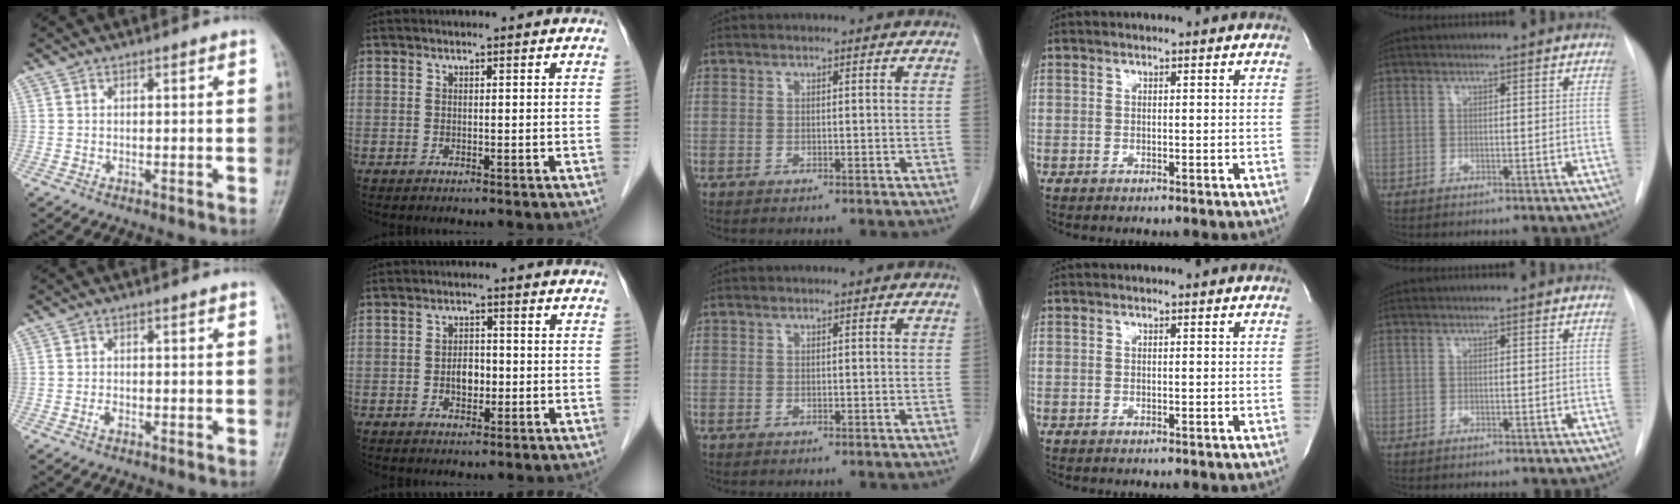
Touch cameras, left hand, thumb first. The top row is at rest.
{"thumb": {"total": 1.1, "force": [-0.5, 0.6, 0.8], "torque": [-0.017, 0.002, -0.009]}, "index": {"total": 3.1, "force": [-0.9, 1.9, 2.3], "torque": [-0.037, 0.002, -0.013]}}